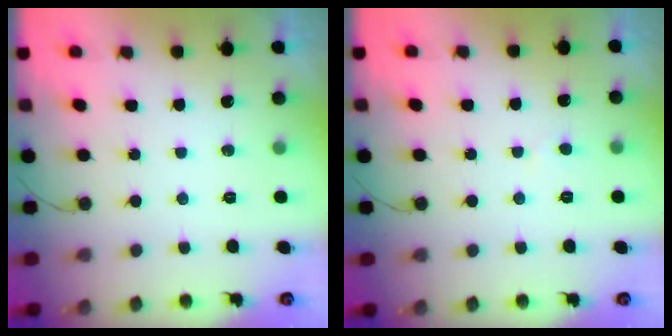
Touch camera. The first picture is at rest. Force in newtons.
{"total": 1.8, "press": 1.8, "slide": 0.2}